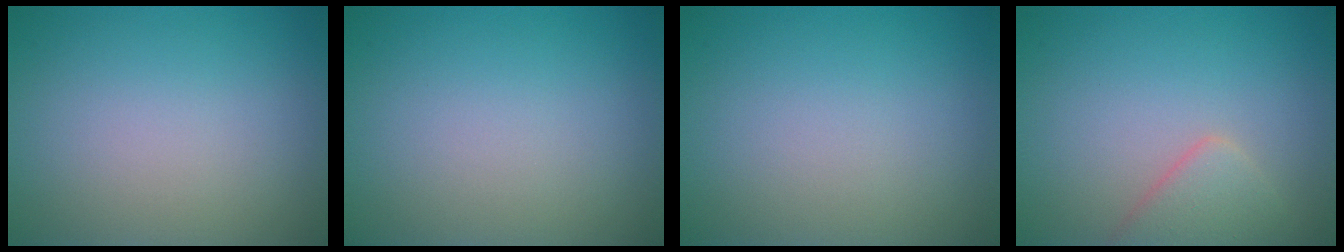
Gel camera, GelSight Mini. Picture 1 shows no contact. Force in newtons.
{"total": 0.0}
{"total": 0.0}
{"total": 2.6, "press": 2.6, "slide": 0.2}